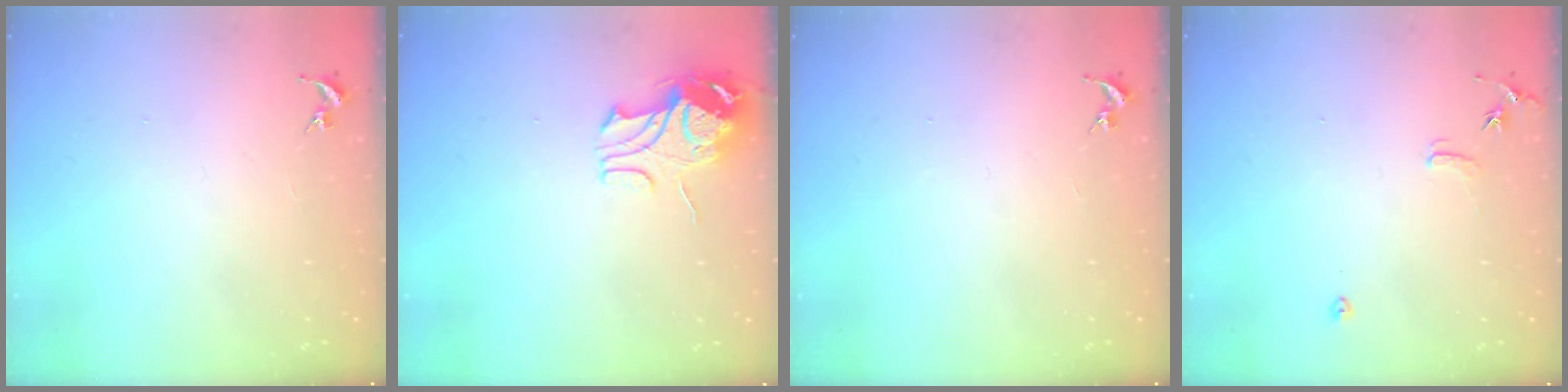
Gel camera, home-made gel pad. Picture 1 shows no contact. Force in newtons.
{"total": 9.6, "press": 9.5, "slide": 1.1}
{"total": 0.0}
{"total": 6.9, "press": 6.9, "slide": 0.7}